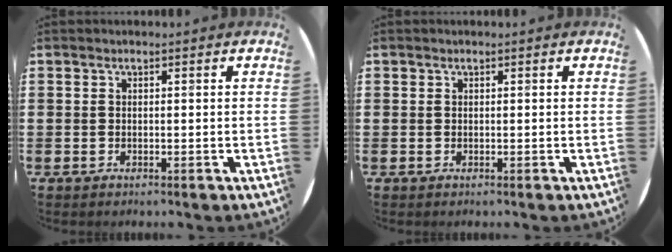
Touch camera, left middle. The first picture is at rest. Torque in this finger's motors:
{"motor_torque": [-0.07, 0.08, -0.02, -0.01]}